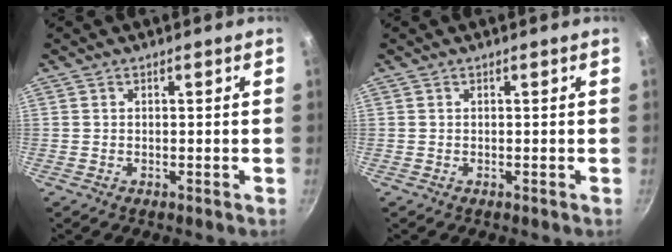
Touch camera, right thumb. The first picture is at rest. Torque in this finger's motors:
{"motor_torque": [0.00, 0.00, 0.00, 0.00, 0.00]}